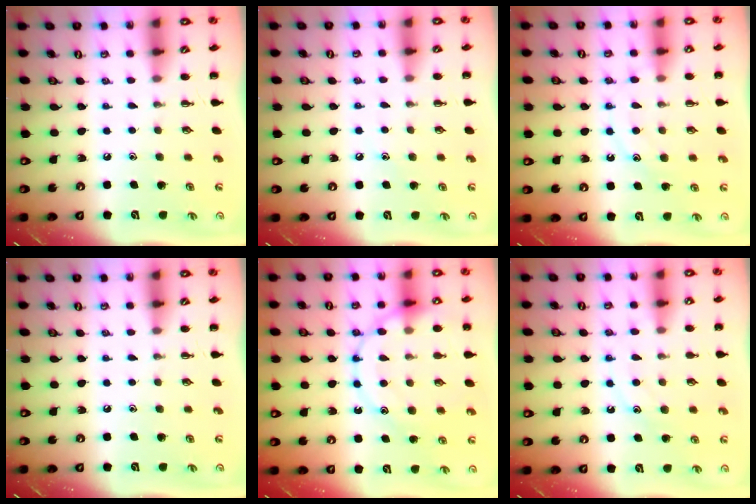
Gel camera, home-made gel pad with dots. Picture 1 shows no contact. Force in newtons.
{"total": 6.2, "press": 5.9, "slide": 1.8}
{"total": 12.5, "press": 12.5, "slide": 0.9}
{"total": 0.0}
{"total": 18.2, "press": 18.1, "slide": 1.9}
{"total": 11.9, "press": 11.9, "slide": 0.8}